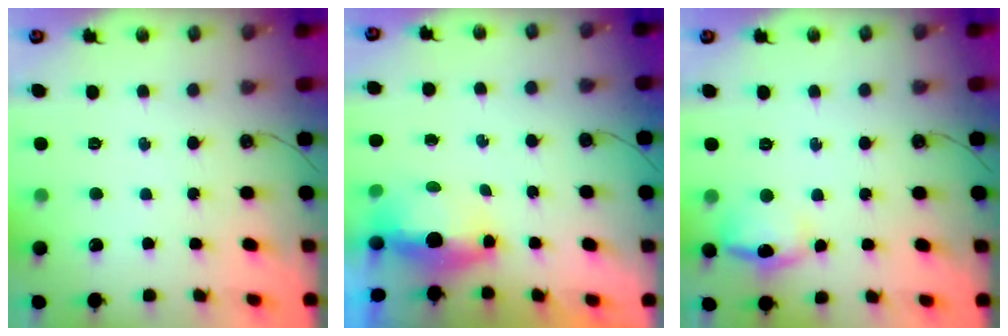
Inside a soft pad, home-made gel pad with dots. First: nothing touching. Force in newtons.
{"total": 5.7, "press": 5.7, "slide": 0.8}
{"total": 10.8, "press": 10.7, "slide": 1.4}